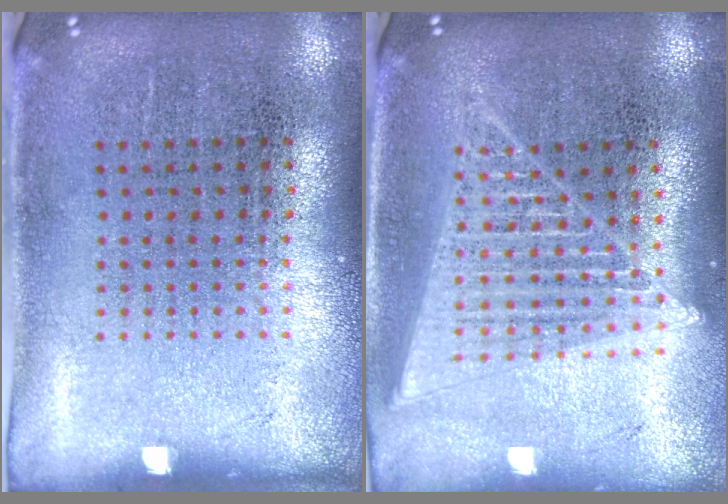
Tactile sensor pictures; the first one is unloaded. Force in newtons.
{"total": 1.8, "press": 1.6, "slide": 0.8}